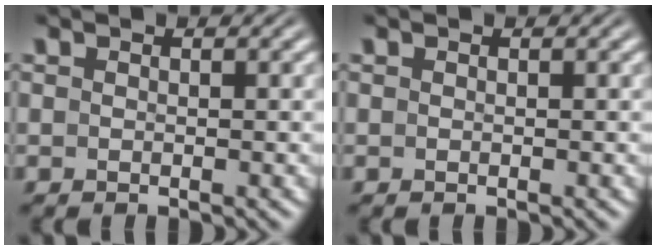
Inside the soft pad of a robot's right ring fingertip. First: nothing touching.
{"total": 0.0}